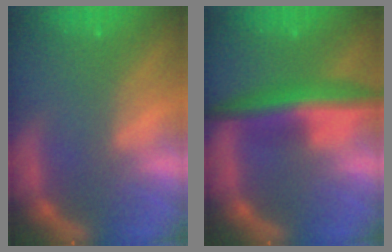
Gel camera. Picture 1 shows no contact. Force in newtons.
{"total": 7.1}